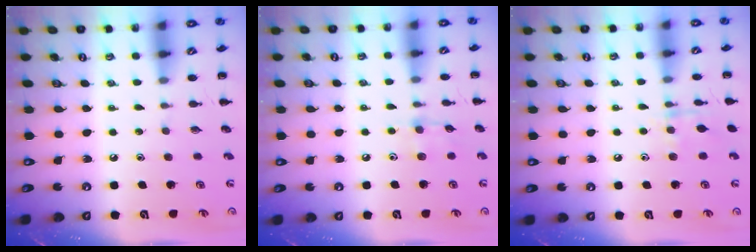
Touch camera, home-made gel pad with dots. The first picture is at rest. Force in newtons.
{"total": 4.4, "press": 4.1, "slide": 1.4}
{"total": 7.0, "press": 6.9, "slide": 0.8}